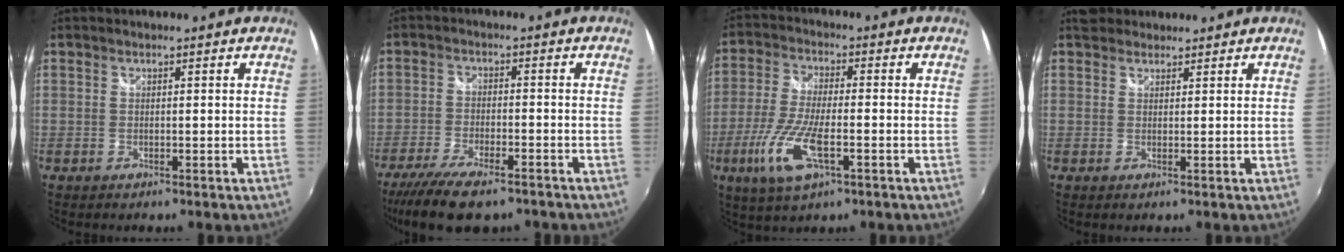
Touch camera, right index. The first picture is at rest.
{"total": 13.2, "force": [-10.0, 4.1, 7.6], "torque": [-0.171, -0.036, -0.171]}
{"total": 11.6, "force": [-4.7, 3.6, 10.0], "torque": [-0.219, -0.016, -0.091]}
{"total": 3.1, "force": [2.4, 1.8, 0.6], "torque": [-0.009, 0.013, 0.038]}